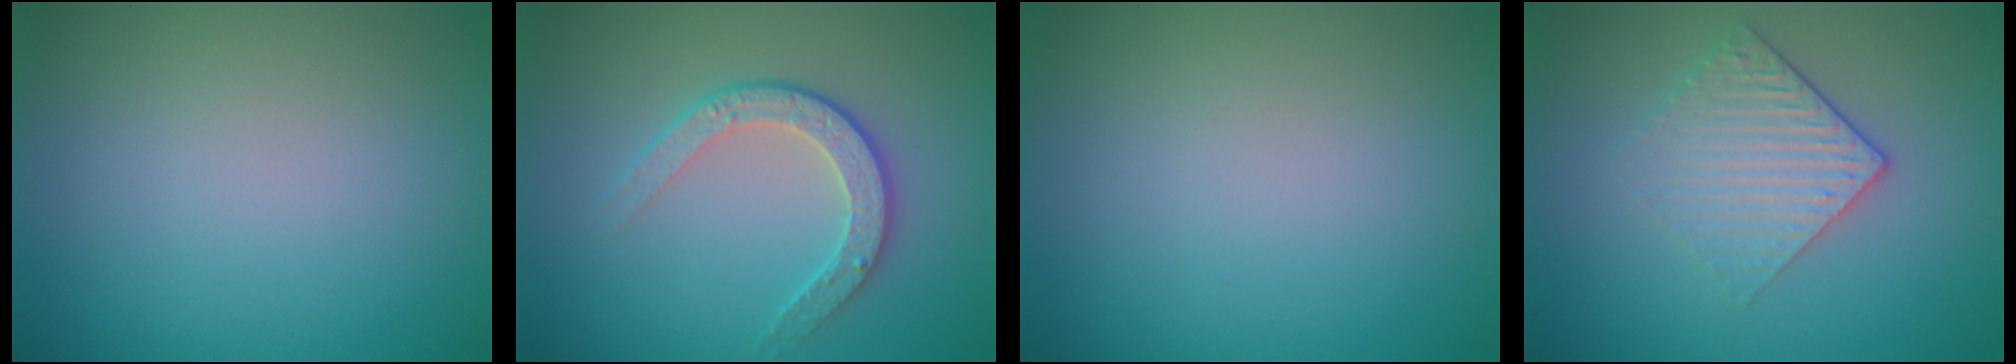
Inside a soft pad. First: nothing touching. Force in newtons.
{"total": 3.5, "press": 2.9, "slide": 1.9}
{"total": 0.0}
{"total": 3.1, "press": 2.7, "slide": 1.7}